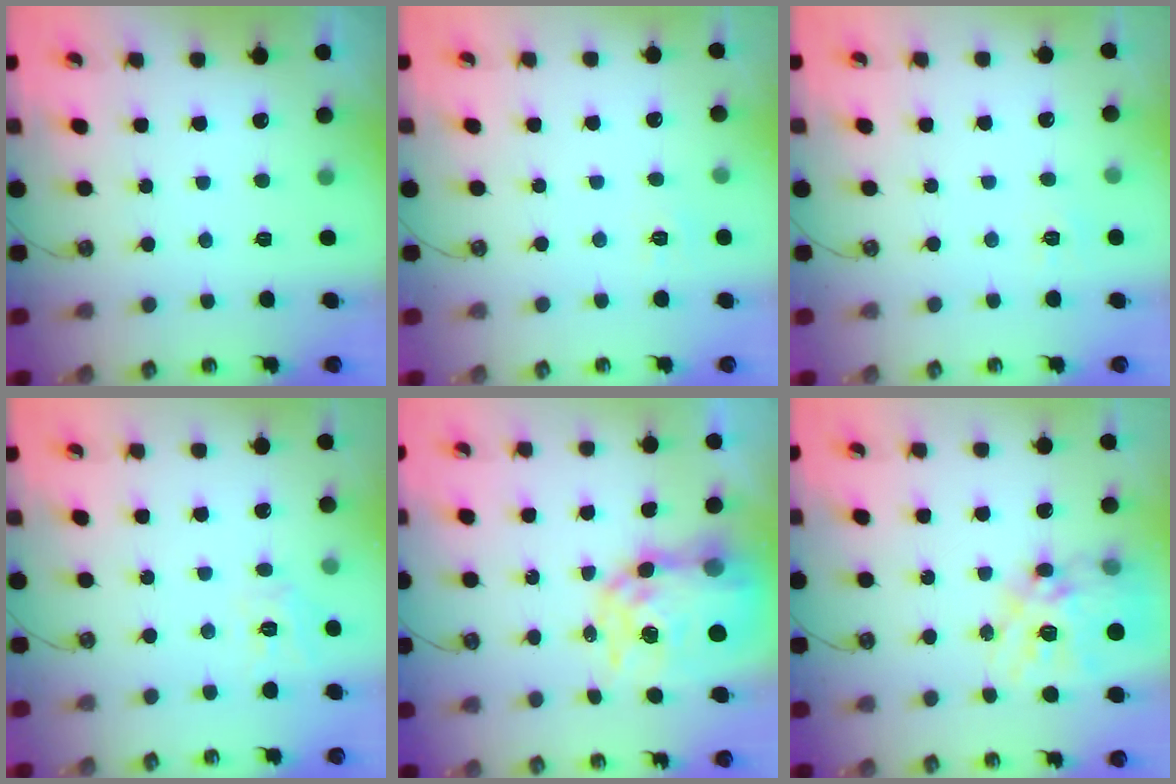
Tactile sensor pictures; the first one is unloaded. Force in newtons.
{"total": 5.0, "press": 5.0, "slide": 0.6}
{"total": 5.0, "press": 5.0, "slide": 0.6}
{"total": 8.1, "press": 8.1, "slide": 0.6}
{"total": 15.5, "press": 15.5, "slide": 1.3}
{"total": 20.2, "press": 20.1, "slide": 1.7}